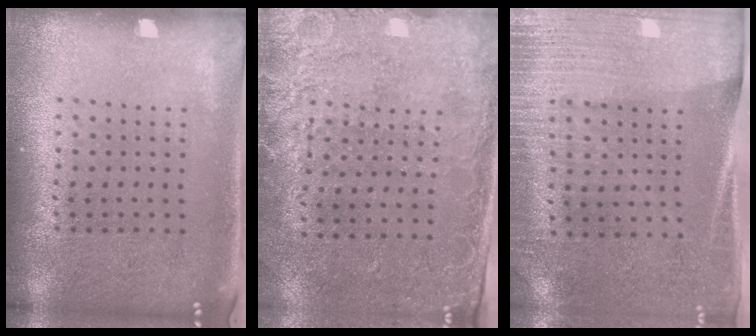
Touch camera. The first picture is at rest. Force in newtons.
{"total": 2.6, "press": 2.1, "slide": 1.4}
{"total": 2.8, "press": 2.5, "slide": 1.3}